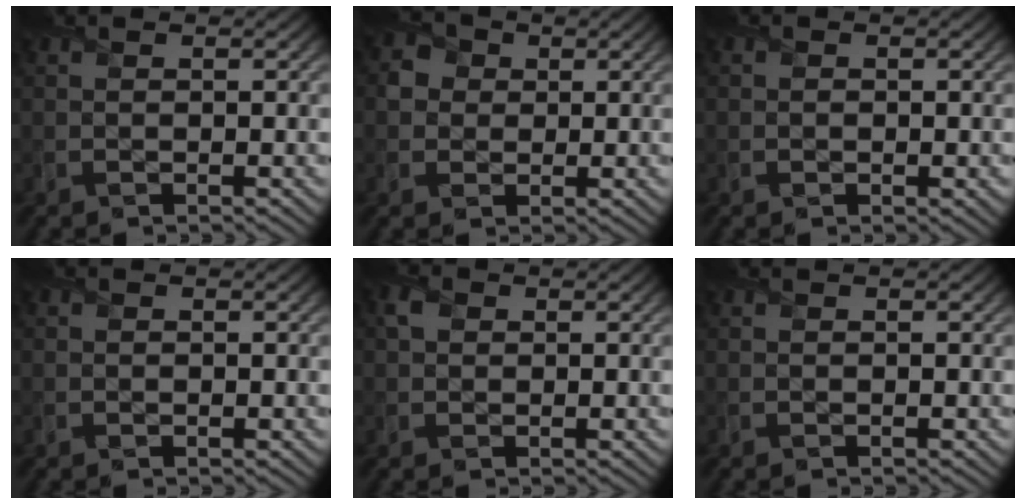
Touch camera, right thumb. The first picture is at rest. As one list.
[{"total": 3.3, "force": [0.4, 3.2, 1.0], "torque": [-0.022, 0.004, 0.000]}, {"total": 1.2, "force": [-0.3, 0.9, 0.6], "torque": [-0.009, -0.007, -0.005]}, {"total": 0.7, "force": [-0.1, 0.6, 0.2], "torque": [0.000, -0.005, -0.006]}, {"total": 2.1, "force": [0.5, 1.8, 0.9], "torque": [-0.019, 0.002, 0.002]}, {"total": 0.0}]